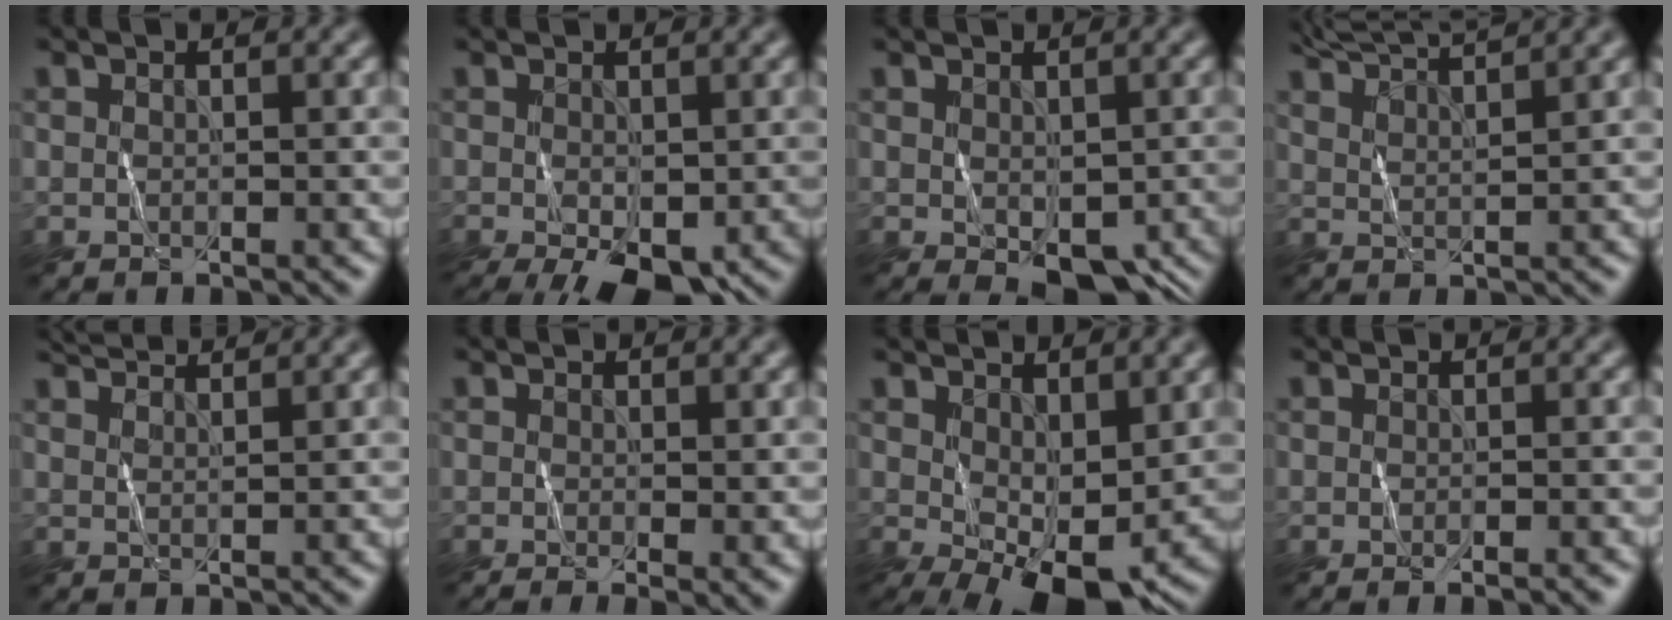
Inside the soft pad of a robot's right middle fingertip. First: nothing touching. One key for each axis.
{"total": 5.1, "fx": -1.9, "fy": 2.6, "fz": 4.0, "tx": -0.089, "ty": -0.003, "tz": -0.025}
{"total": 4.5, "fx": -0.7, "fy": 2.7, "fz": 3.6, "tx": -0.064, "ty": -0.012, "tz": -0.001}
{"total": 6.4, "fx": 5.6, "fy": 1.0, "fz": 3.0, "tx": -0.044, "ty": 0.029, "tz": 0.064}
{"total": 3.5, "fx": 3.3, "fy": 0.2, "fz": 1.1, "tx": -0.014, "ty": 0.014, "tz": 0.046}
{"total": 1.3, "fx": 0.0, "fy": 0.2, "fz": 1.3, "tx": -0.015, "ty": -0.003, "tz": 0.000}
{"total": 8.5, "fx": -0.8, "fy": 4.2, "fz": 7.3, "tx": -0.128, "ty": -0.012, "tz": -0.001}
{"total": 1.0, "fx": -0.9, "fy": 0.0, "fz": 0.5, "tx": -0.004, "ty": -0.001, "tz": -0.016}